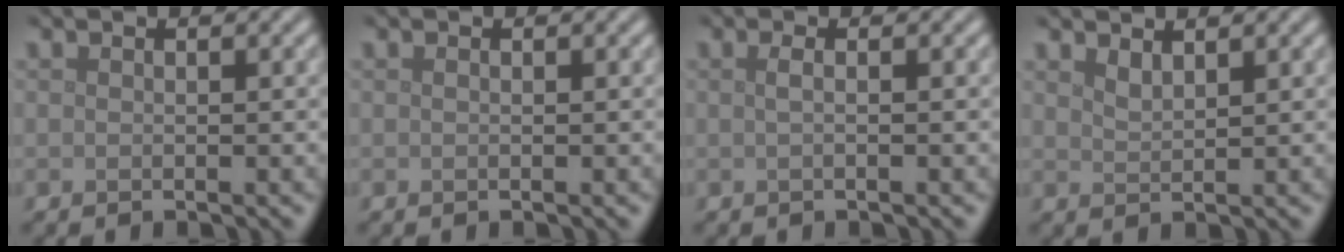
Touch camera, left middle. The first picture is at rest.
{"total": 0.0}
{"total": 1.0, "force": [0.0, 0.4, 1.0], "torque": [-0.017, 0.003, -0.003]}
{"total": 1.2, "force": [1.1, 0.3, 0.6], "torque": [-0.016, -0.006, 0.023]}